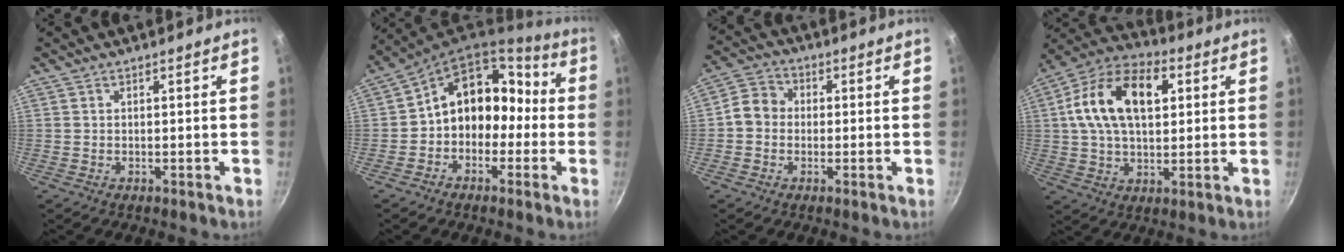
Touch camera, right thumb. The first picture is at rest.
{"total": 14.6, "force": [-1.5, 10.7, 9.8], "torque": [-0.101, 0.055, -0.038]}
{"total": 6.2, "force": [-0.5, 5.5, 2.9], "torque": [-0.034, 0.021, -0.022]}
{"total": 18.1, "force": [4.1, 10.7, 14.0], "torque": [-0.234, 0.016, 0.065]}